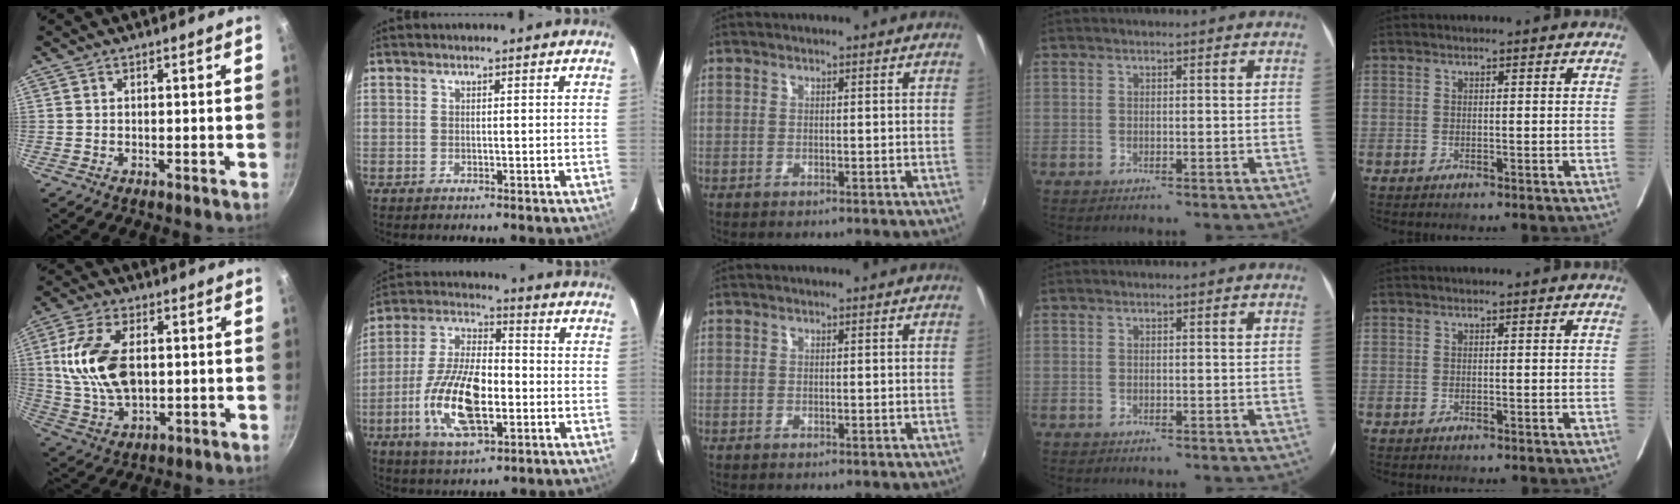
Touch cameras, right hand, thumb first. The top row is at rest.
{"thumb": {"total": 14.7, "force": [1.8, 8.6, 11.8], "torque": [-0.215, -0.004, 0.038]}, "index": {"total": 16.4, "force": [-4.6, 7.0, 14.1], "torque": [-0.295, -0.006, -0.086]}}